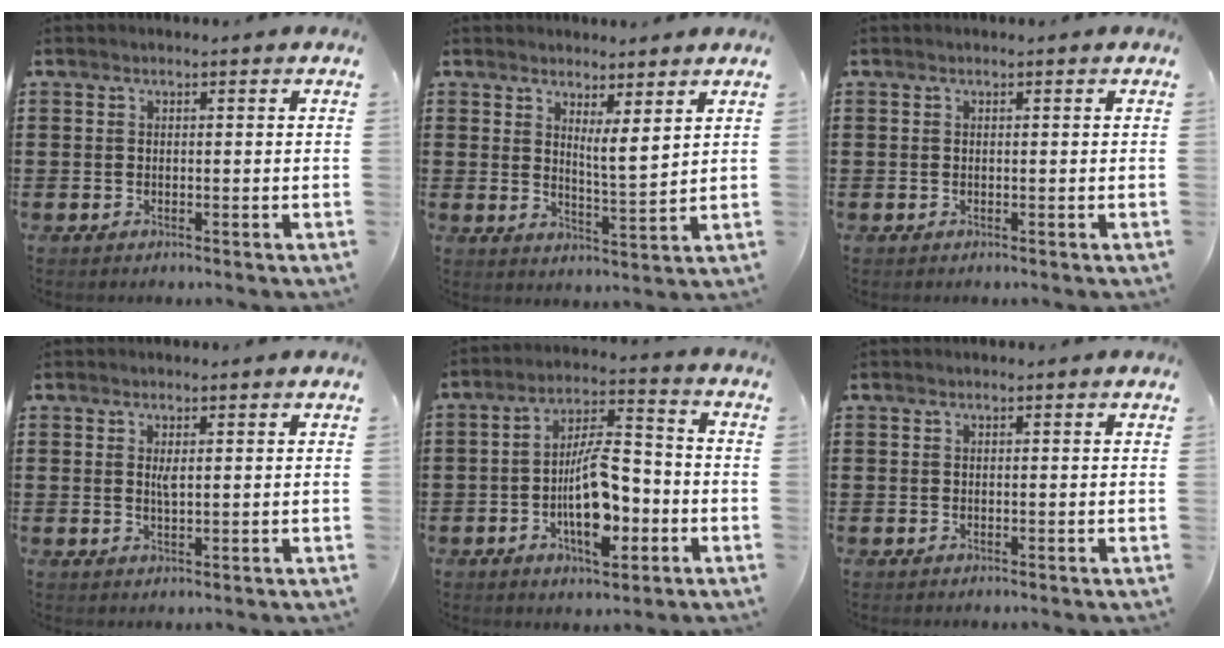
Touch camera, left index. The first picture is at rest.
{"total": 4.4, "force": [3.4, 0.5, 2.6], "torque": [-0.045, -0.021, 0.056]}
{"total": 0.0}
{"total": 1.9, "force": [0.6, 0.5, 1.7], "torque": [-0.036, 0.003, 0.009]}
{"total": 11.1, "force": [-3.6, 4.9, 9.3], "torque": [-0.163, 0.003, -0.067]}
{"total": 0.0}